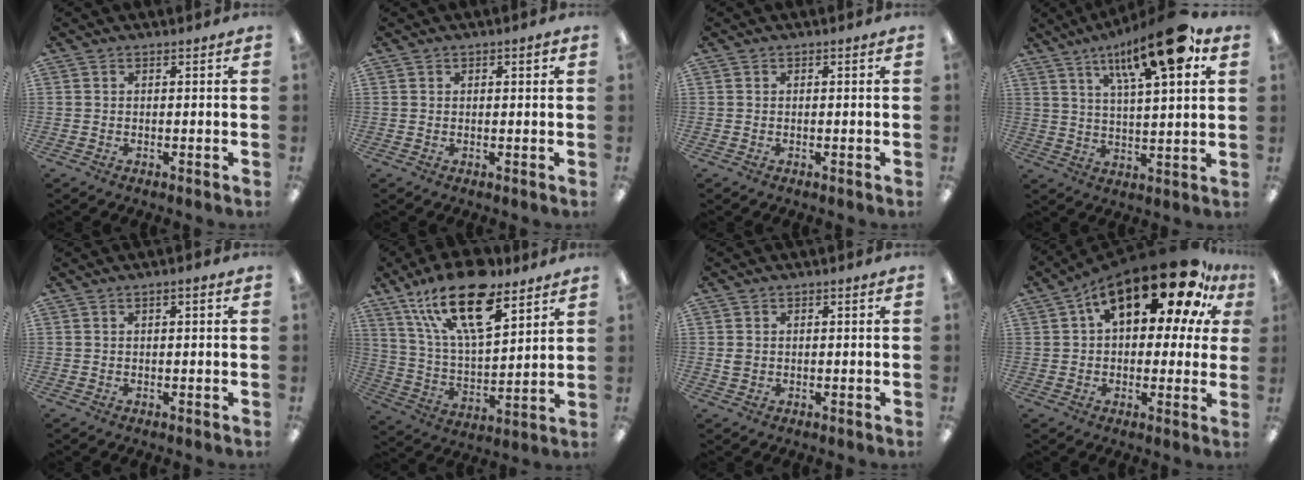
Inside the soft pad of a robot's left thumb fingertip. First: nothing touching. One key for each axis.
{"total": 1.3, "fx": 0.6, "fy": 0.6, "fz": 0.9, "tx": -0.008, "ty": -0.001, "tz": 0.009}
{"total": 0.0}
{"total": 18.9, "fx": 11.1, "fy": 5.1, "fz": 14.5, "tx": -0.220, "ty": -0.051, "tz": 0.169}
{"total": 1.2, "fx": 0.3, "fy": 0.3, "fz": 1.1, "tx": -0.020, "ty": 0.001, "tz": 0.006}
{"total": 22.0, "fx": 13.5, "fy": 8.9, "fz": 14.9, "tx": -0.278, "ty": -0.065, "tz": 0.231}
{"total": 1.7, "fx": 0.1, "fy": 1.5, "fz": 0.8, "tx": -0.017, "ty": 0.004, "tz": 0.002}
{"total": 22.0, "fx": 11.6, "fy": 9.8, "fz": 15.9, "tx": -0.242, "ty": -0.058, "tz": 0.190}